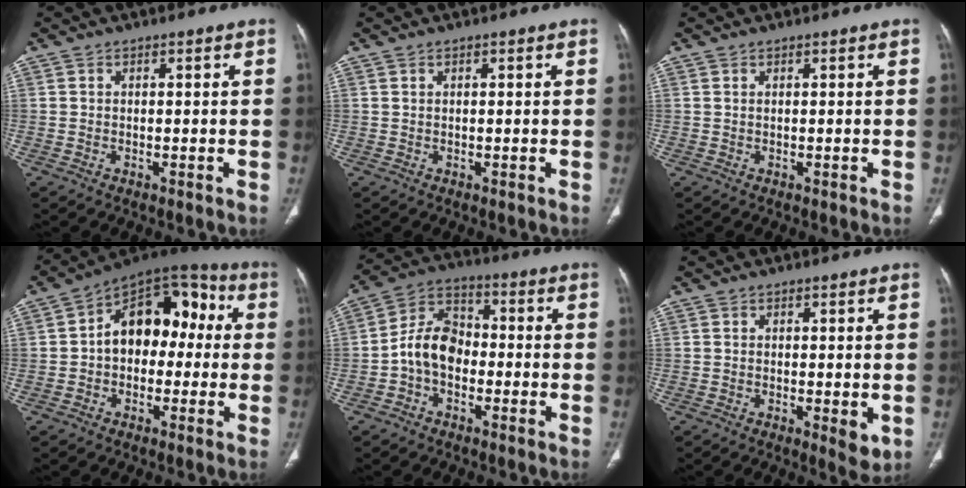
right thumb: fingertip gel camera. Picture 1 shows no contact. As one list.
[{"total": 0.0}, {"total": 0.0}, {"total": 15.5, "force": [0.8, 10.4, 11.5], "torque": [-0.124, 0.054, -0.003]}, {"total": 9.3, "force": [-2.0, 6.7, 6.2], "torque": [-0.099, 0.037, -0.051]}, {"total": 3.6, "force": [-0.7, 1.4, 3.3], "torque": [-0.043, -0.010, -0.008]}]